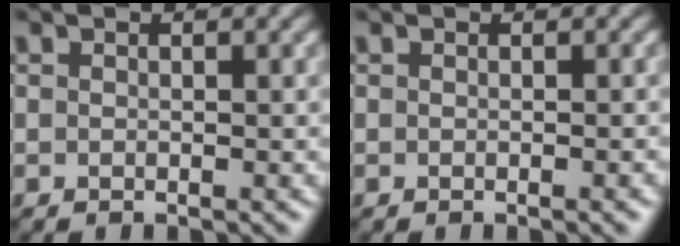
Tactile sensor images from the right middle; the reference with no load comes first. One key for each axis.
{"total": 1.3, "fx": -0.4, "fy": 0.4, "fz": 1.2, "tx": -0.003, "ty": 0.003, "tz": -0.002}